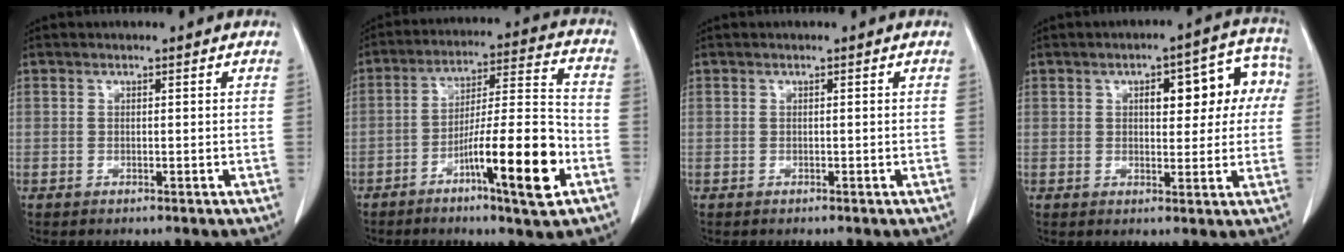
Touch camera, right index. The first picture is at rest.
{"total": 14.6, "force": [-6.3, 1.1, 13.1], "torque": [-0.214, 0.003, -0.102]}
{"total": 0.0}
{"total": 10.1, "force": [2.3, 4.2, 8.8], "torque": [-0.099, 0.038, 0.027]}